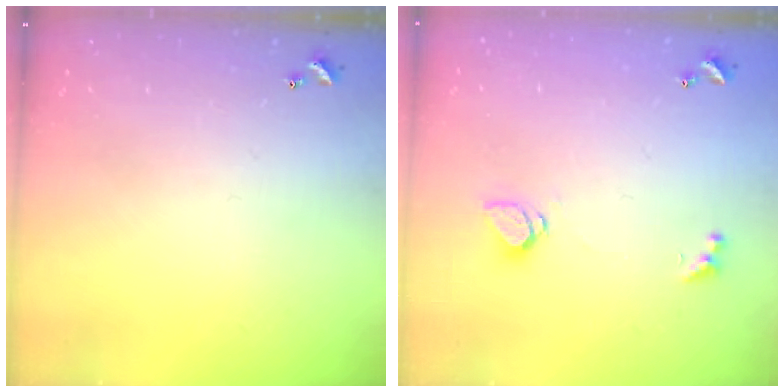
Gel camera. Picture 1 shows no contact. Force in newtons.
{"total": 1.2, "press": 1.1, "slide": 0.5}